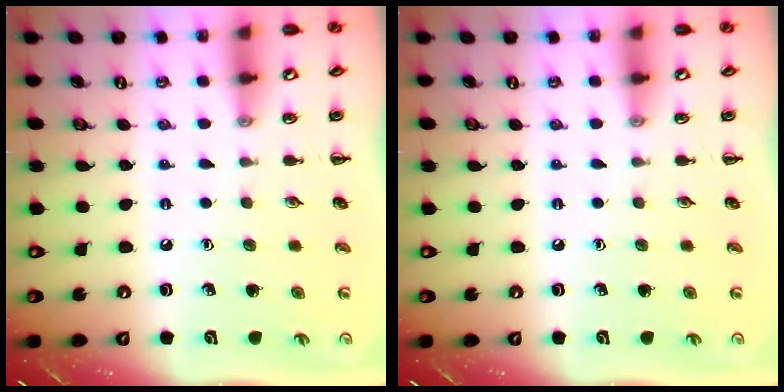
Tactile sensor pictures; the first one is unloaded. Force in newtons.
{"total": 0.0}